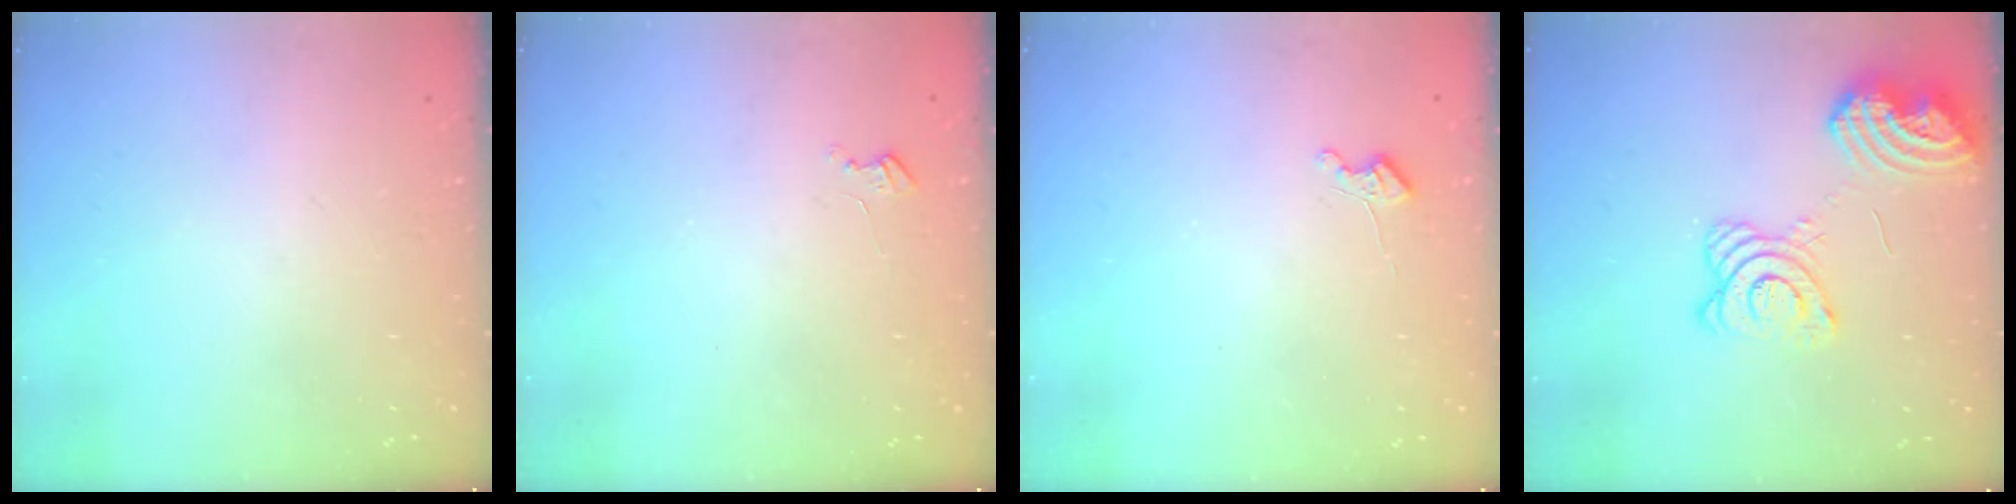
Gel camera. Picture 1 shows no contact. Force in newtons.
{"total": 2.7, "press": 2.7, "slide": 0.3}
{"total": 3.6, "press": 3.5, "slide": 0.6}
{"total": 15.1, "press": 15.0, "slide": 1.8}